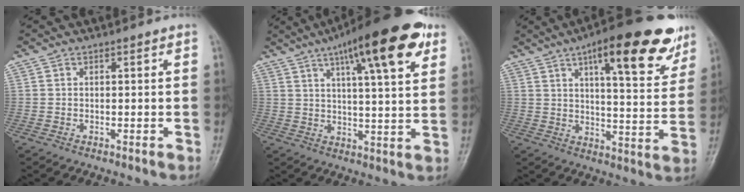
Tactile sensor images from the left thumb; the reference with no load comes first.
{"total": 18.1, "force": [9.5, 4.4, 14.8], "torque": [-0.201, -0.017, 0.138]}
{"total": 19.8, "force": [11.4, 5.9, 15.1], "torque": [-0.175, -0.038, 0.160]}